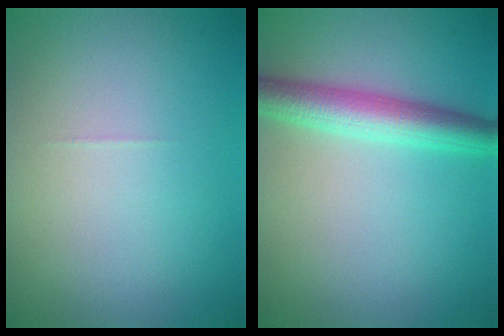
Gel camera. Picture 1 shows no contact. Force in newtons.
{"total": 4.4, "press": 4.4, "slide": 0.0}